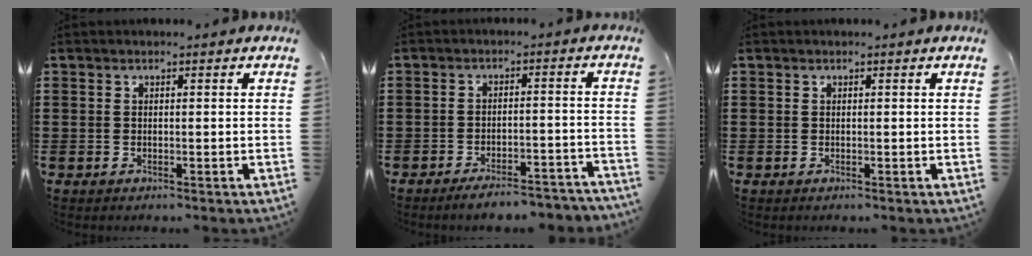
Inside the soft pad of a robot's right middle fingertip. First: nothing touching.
{"total": 4.1, "force": [-3.8, 0.1, 1.5], "torque": [-0.024, -0.001, -0.074]}
{"total": 0.0}